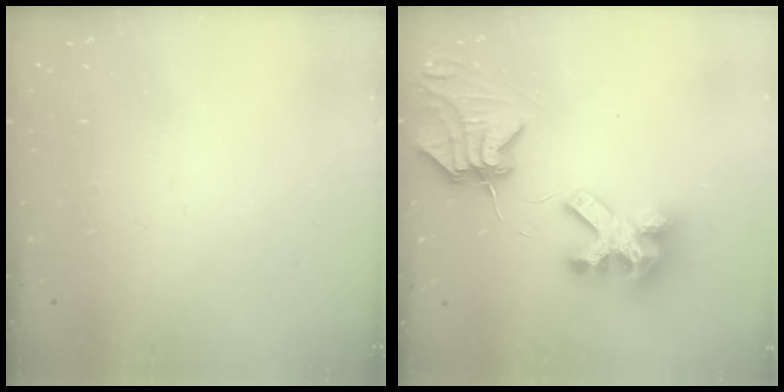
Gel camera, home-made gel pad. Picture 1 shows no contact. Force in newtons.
{"total": 9.8, "press": 9.7, "slide": 1.2}